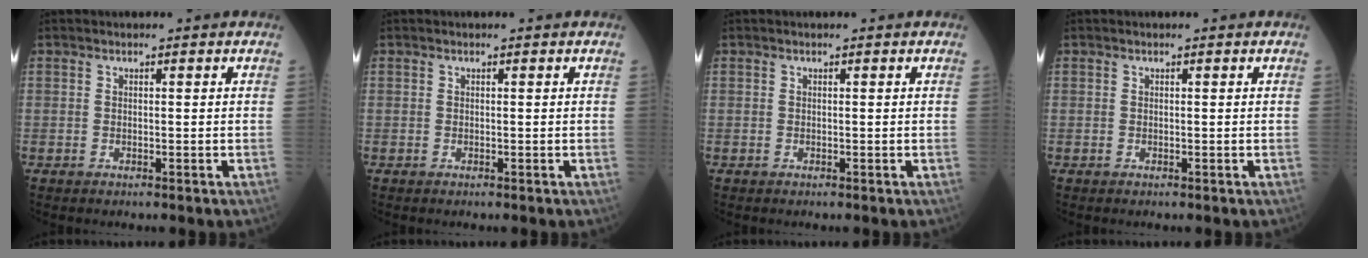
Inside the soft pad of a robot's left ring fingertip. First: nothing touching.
{"total": 0.0}
{"total": 0.0}
{"total": 0.0}